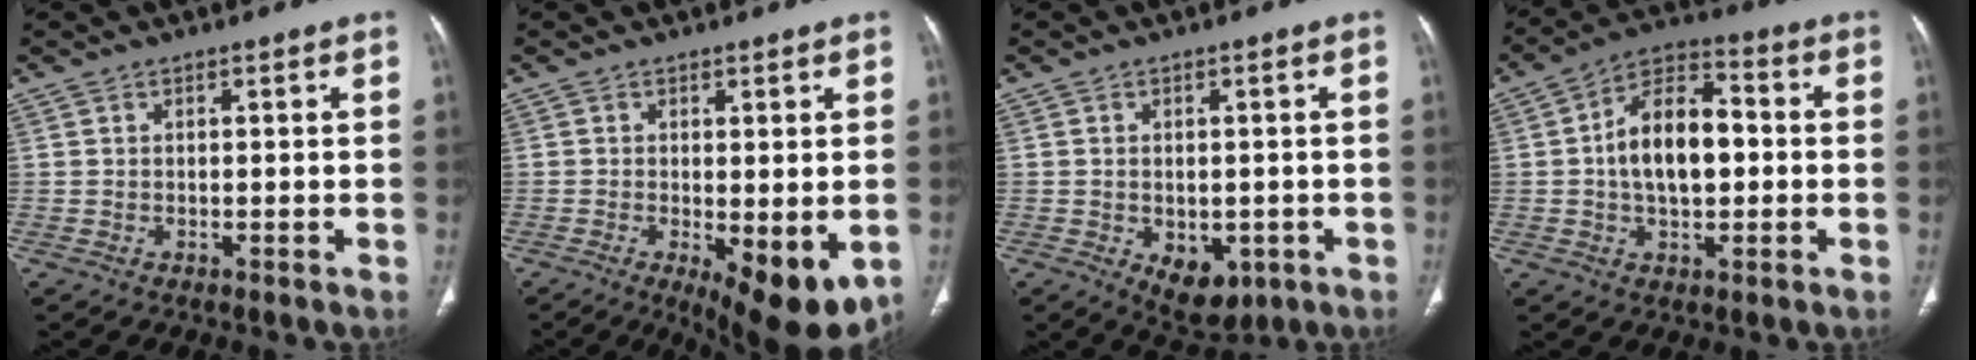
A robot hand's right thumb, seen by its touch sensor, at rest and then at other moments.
{"total": 10.6, "force": [-2.9, 3.9, 9.4], "torque": [-0.131, -0.024, -0.032]}
{"total": 7.4, "force": [-2.4, 4.8, 5.1], "torque": [-0.050, 0.000, -0.017]}
{"total": 13.3, "force": [0.0, 7.5, 11.0], "torque": [-0.175, 0.028, -0.009]}